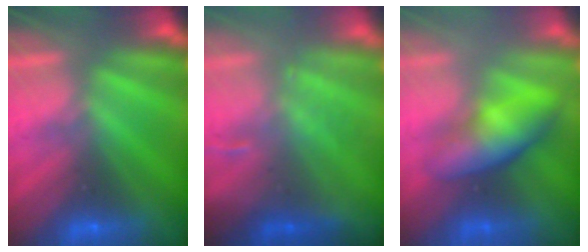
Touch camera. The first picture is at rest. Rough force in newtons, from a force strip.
{"total": 2.7}
{"total": 3.7}